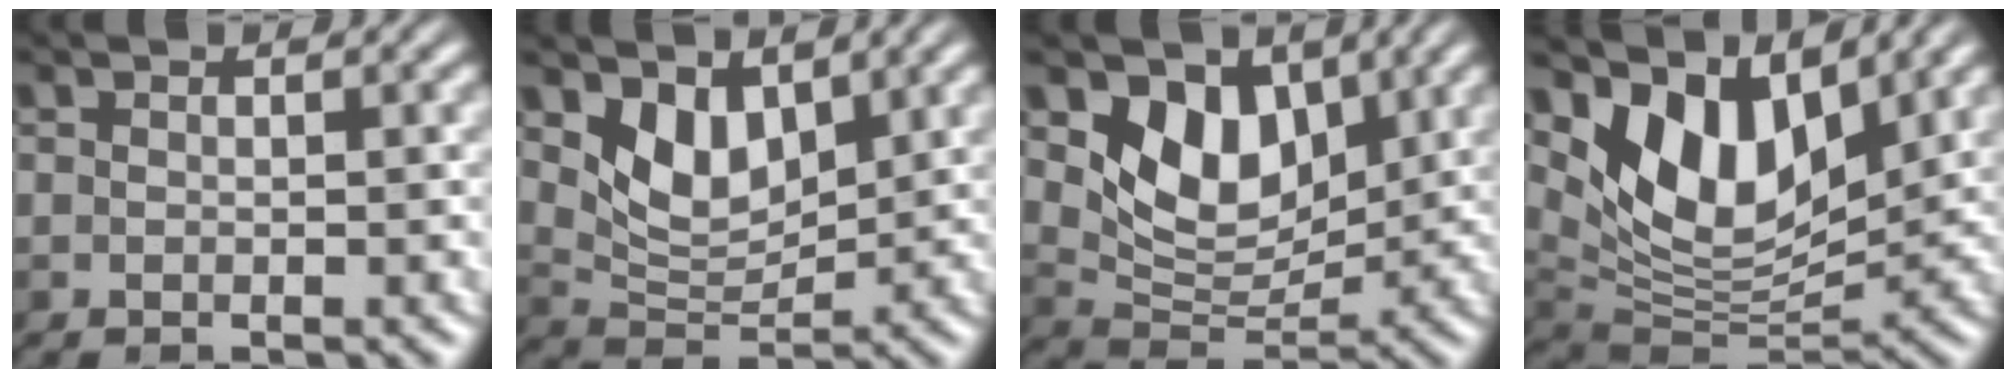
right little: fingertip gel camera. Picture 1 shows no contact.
{"total": 3.6, "force": [2.0, 2.0, 2.2], "torque": [-0.049, -0.016, 0.032]}
{"total": 6.0, "force": [2.7, 3.9, 3.6], "torque": [-0.066, -0.010, 0.046]}
{"total": 8.6, "force": [4.8, 4.3, 5.8], "torque": [-0.109, 0.010, 0.084]}